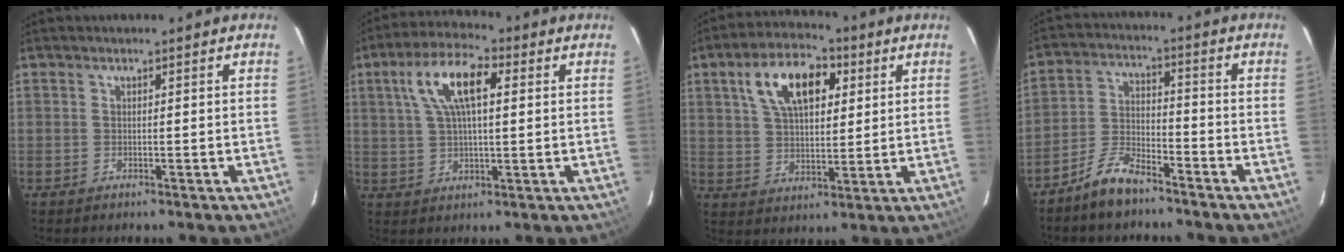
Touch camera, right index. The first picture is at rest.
{"total": 11.0, "force": [3.5, 4.3, 9.5], "torque": [-0.184, 0.026, 0.063]}
{"total": 13.2, "force": [5.3, 6.9, 10.0], "torque": [-0.180, 0.033, 0.092]}
{"total": 7.4, "force": [-6.1, 2.3, 3.5], "torque": [-0.086, 0.012, -0.119]}